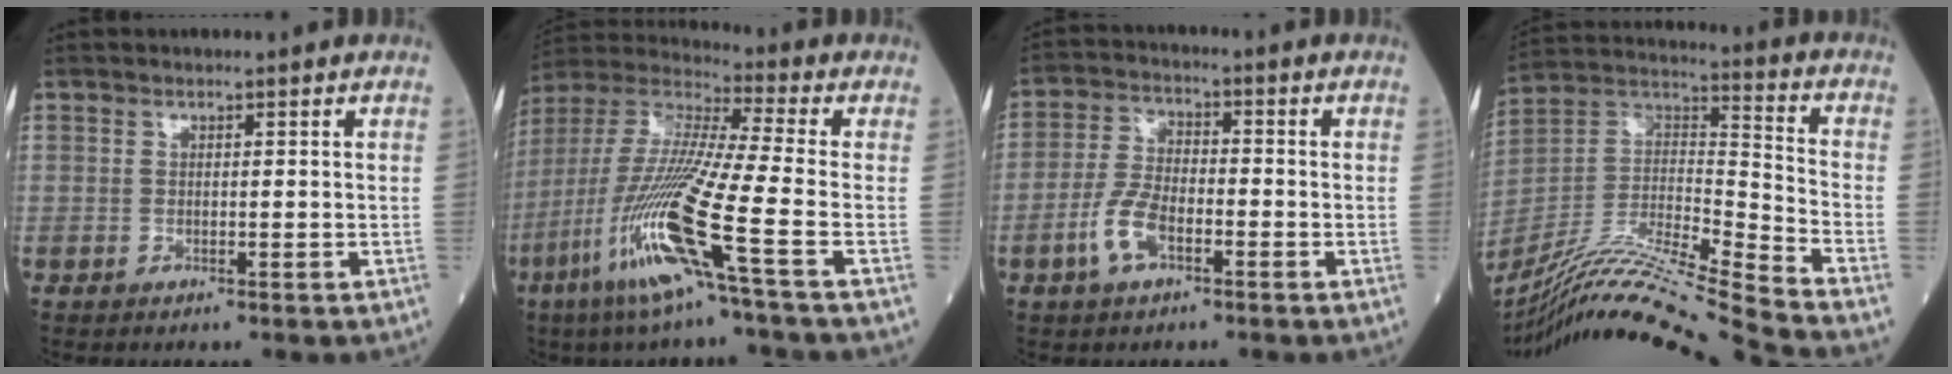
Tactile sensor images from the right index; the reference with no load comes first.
{"total": 17.4, "force": [-7.2, -0.9, 15.8], "torque": [-0.341, -0.030, -0.149]}
{"total": 6.4, "force": [-2.9, 2.7, 5.0], "torque": [-0.115, 0.003, -0.060]}
{"total": 22.6, "force": [-19.7, -2.4, 10.9], "torque": [-0.228, -0.018, -0.357]}